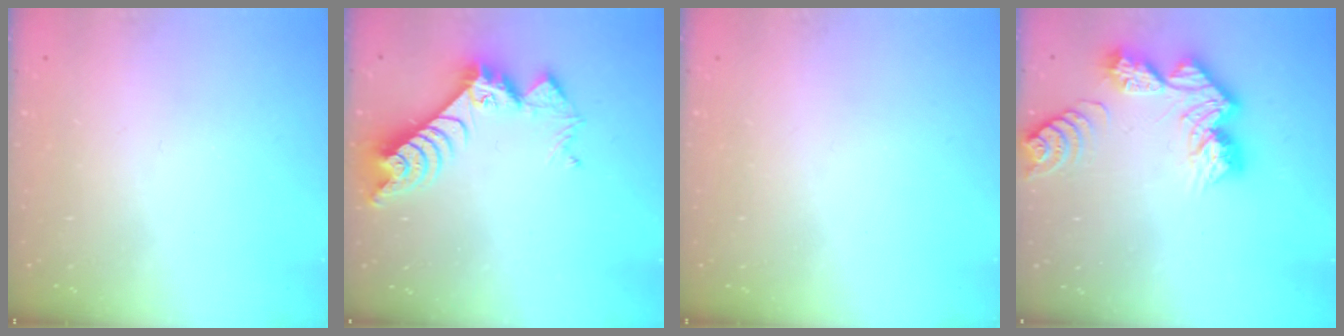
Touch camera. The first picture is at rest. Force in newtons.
{"total": 9.8, "press": 9.7, "slide": 0.9}
{"total": 0.0}
{"total": 13.0, "press": 13.0, "slide": 1.1}